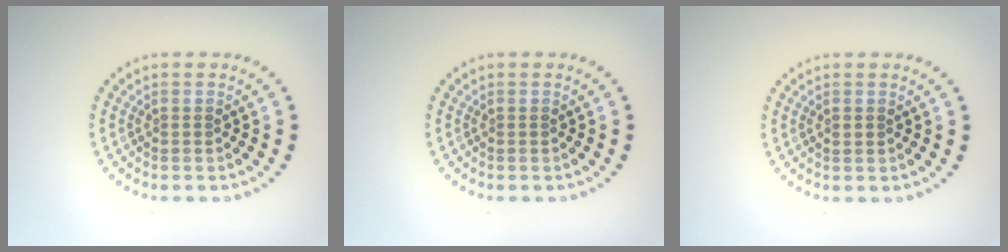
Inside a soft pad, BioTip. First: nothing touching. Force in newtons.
{"total": 0.0}
{"total": 0.9, "press": 0.9, "slide": 0.1}